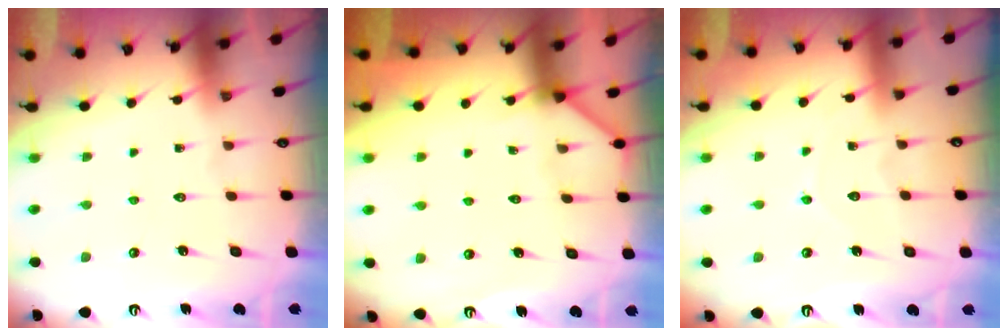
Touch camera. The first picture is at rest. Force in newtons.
{"total": 2.7, "press": 2.7, "slide": 0.4}
{"total": 5.5, "press": 5.5, "slide": 0.3}